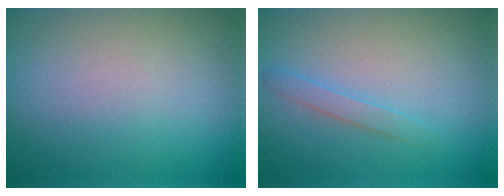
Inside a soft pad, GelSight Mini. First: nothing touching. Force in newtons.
{"total": 1.3, "press": 1.3, "slide": 0.1}